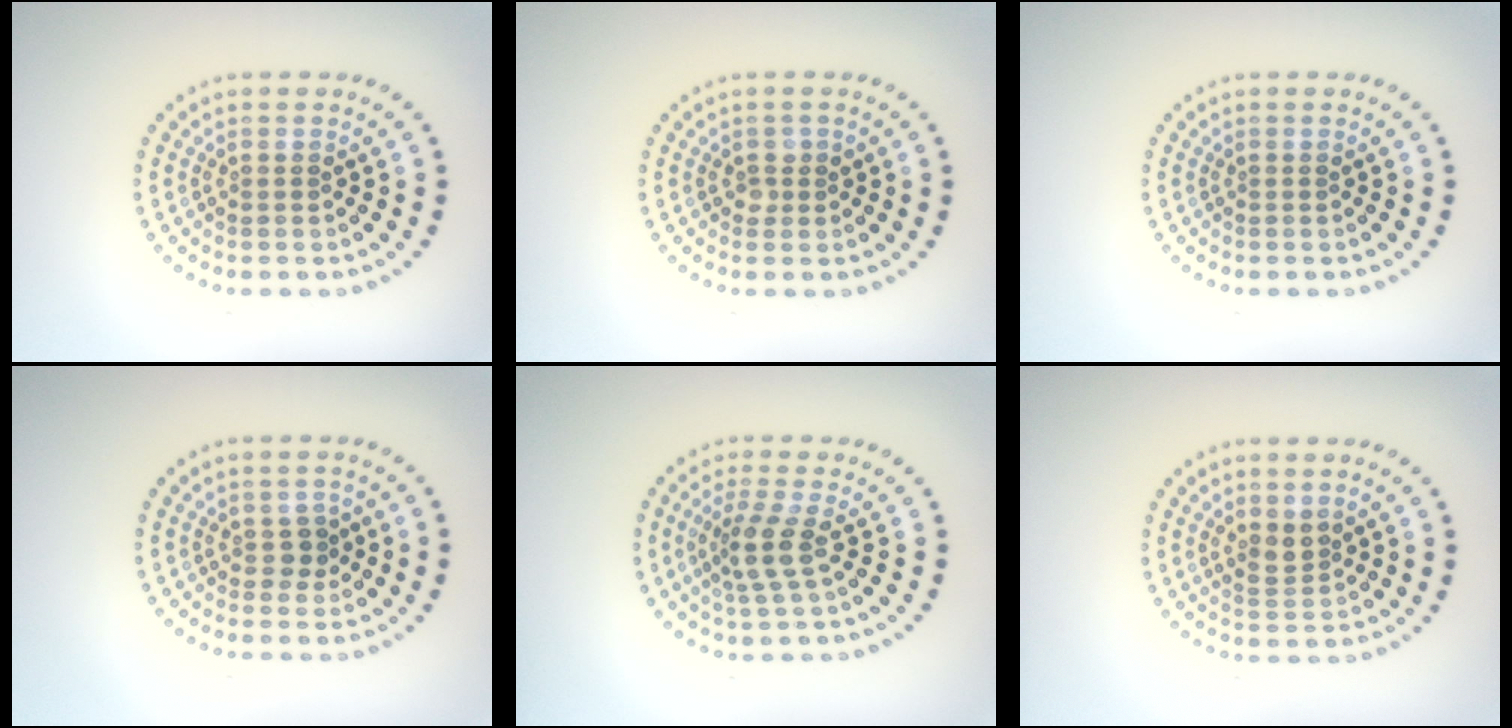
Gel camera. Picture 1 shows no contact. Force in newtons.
{"total": 1.0, "press": 1.0, "slide": 0.2}
{"total": 0.0}
{"total": 1.1, "press": 0.9, "slide": 0.7}
{"total": 2.7, "press": 2.0, "slide": 1.8}
{"total": 1.8, "press": 1.5, "slide": 1.1}